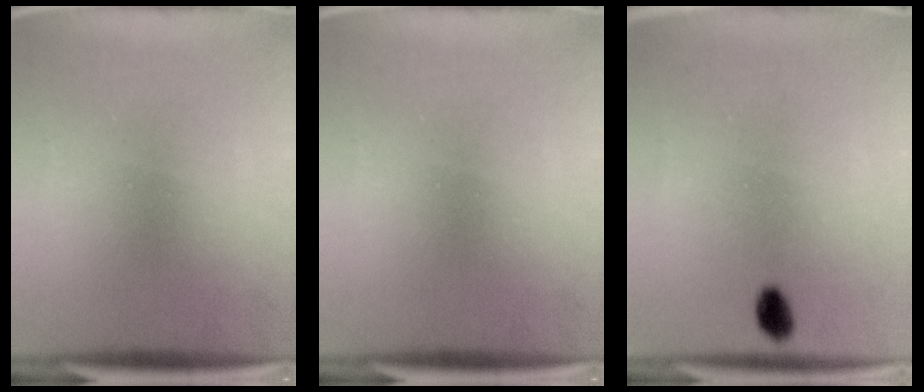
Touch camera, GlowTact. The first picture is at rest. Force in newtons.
{"total": 0.0}
{"total": 2.7}